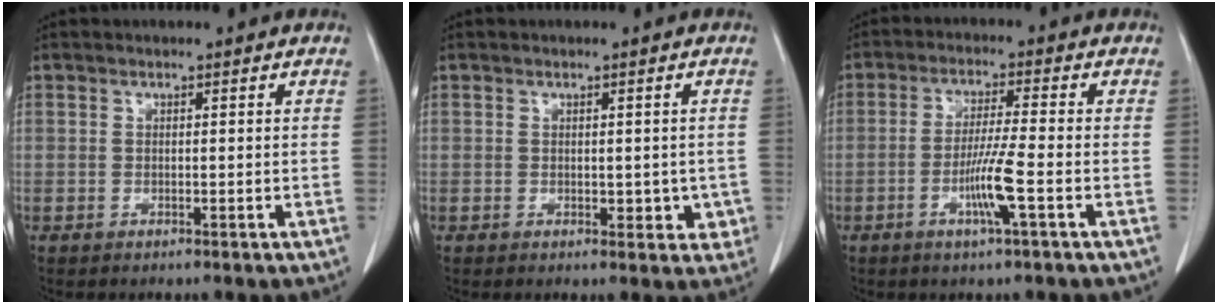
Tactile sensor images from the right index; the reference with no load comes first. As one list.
[{"total": 3.5, "force": [-0.5, 2.1, 2.7], "torque": [-0.016, 0.002, 0.000]}, {"total": 6.5, "force": [-2.3, -0.5, 6.1], "torque": [-0.117, -0.009, -0.045]}]